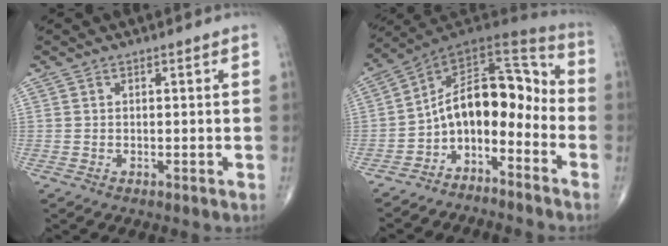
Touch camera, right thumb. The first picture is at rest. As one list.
[{"total": 12.7, "force": [-5.1, 7.3, 9.0], "torque": [-0.101, 0.111, -0.097]}]